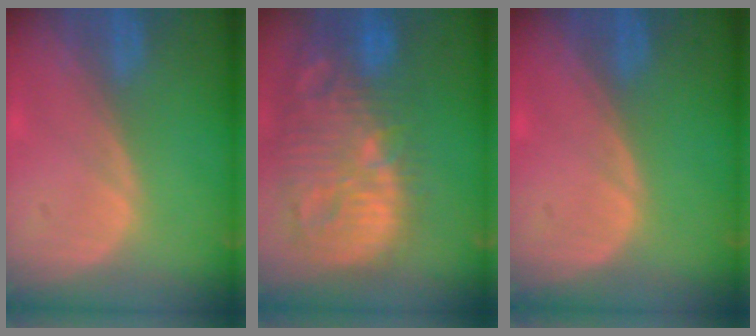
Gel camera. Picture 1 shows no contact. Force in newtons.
{"total": 14.5, "press": 12.5, "slide": 7.2}
{"total": 0.0}